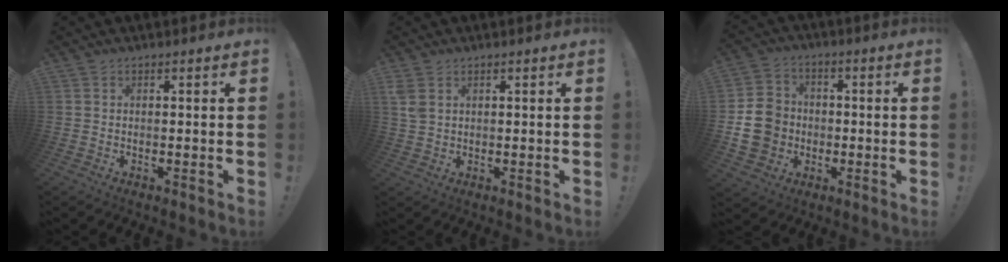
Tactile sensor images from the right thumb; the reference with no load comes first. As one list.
[{"total": 3.3, "force": [1.6, 2.1, 2.0], "torque": [-0.041, 0.000, 0.033]}, {"total": 12.0, "force": [-2.3, 10.8, 4.9], "torque": [-0.072, 0.029, -0.034]}]